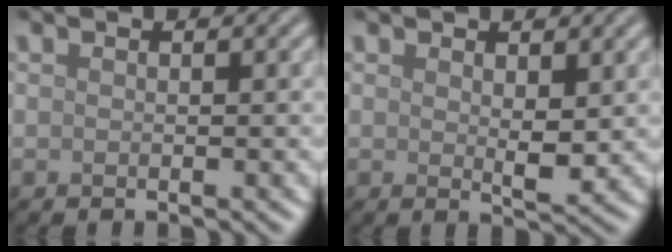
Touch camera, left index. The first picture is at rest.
{"total": 1.9, "force": [0.7, 0.7, 1.6], "torque": [-0.027, -0.006, 0.015]}